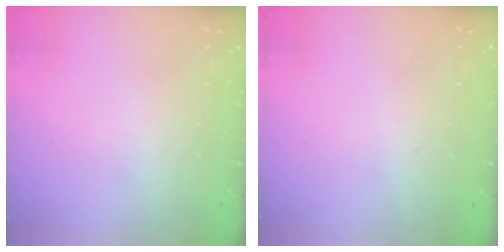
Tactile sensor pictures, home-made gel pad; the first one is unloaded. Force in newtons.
{"total": 0.0}